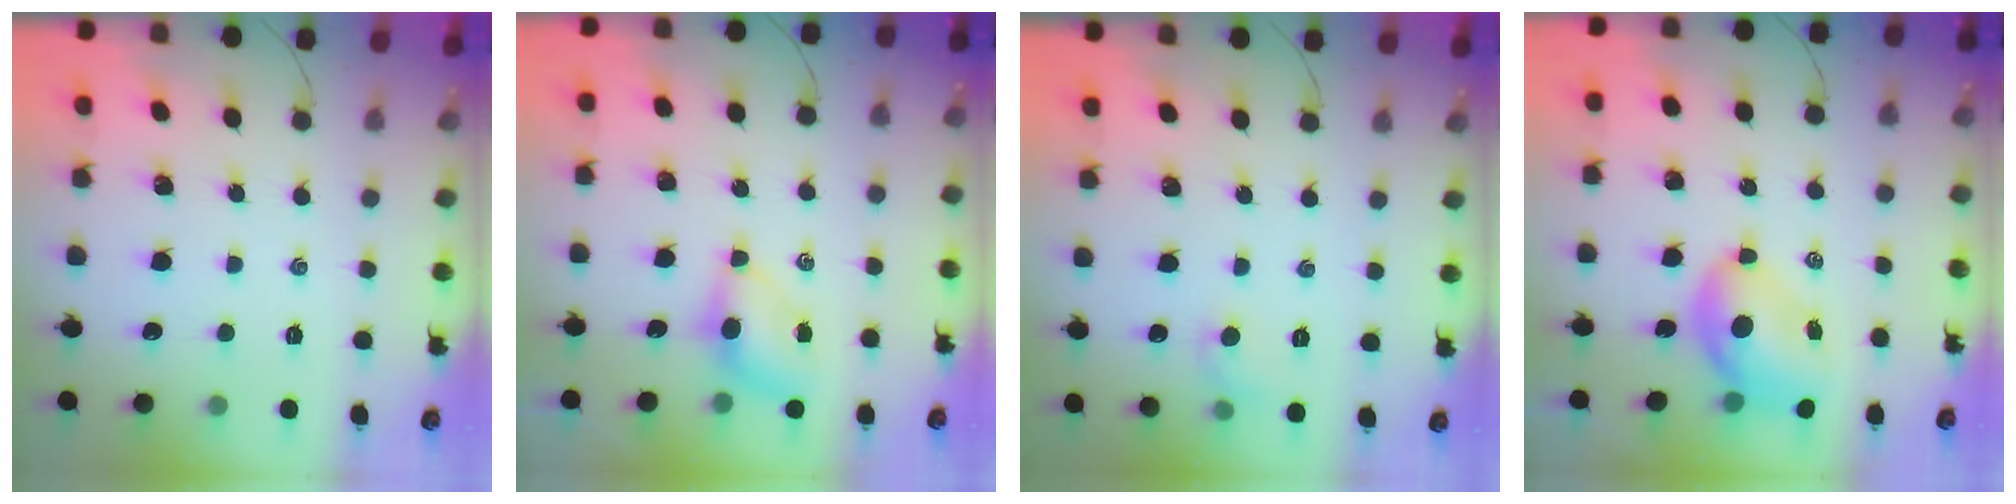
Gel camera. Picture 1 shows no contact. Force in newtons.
{"total": 5.1, "press": 5.0, "slide": 1.2}
{"total": 4.7, "press": 4.5, "slide": 1.5}
{"total": 7.9, "press": 7.7, "slide": 1.7}